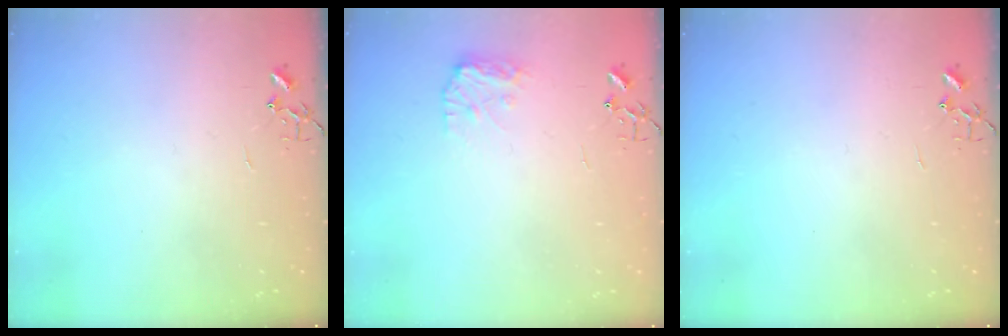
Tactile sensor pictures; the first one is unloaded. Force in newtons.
{"total": 8.7, "press": 8.7, "slide": 0.5}
{"total": 0.0}